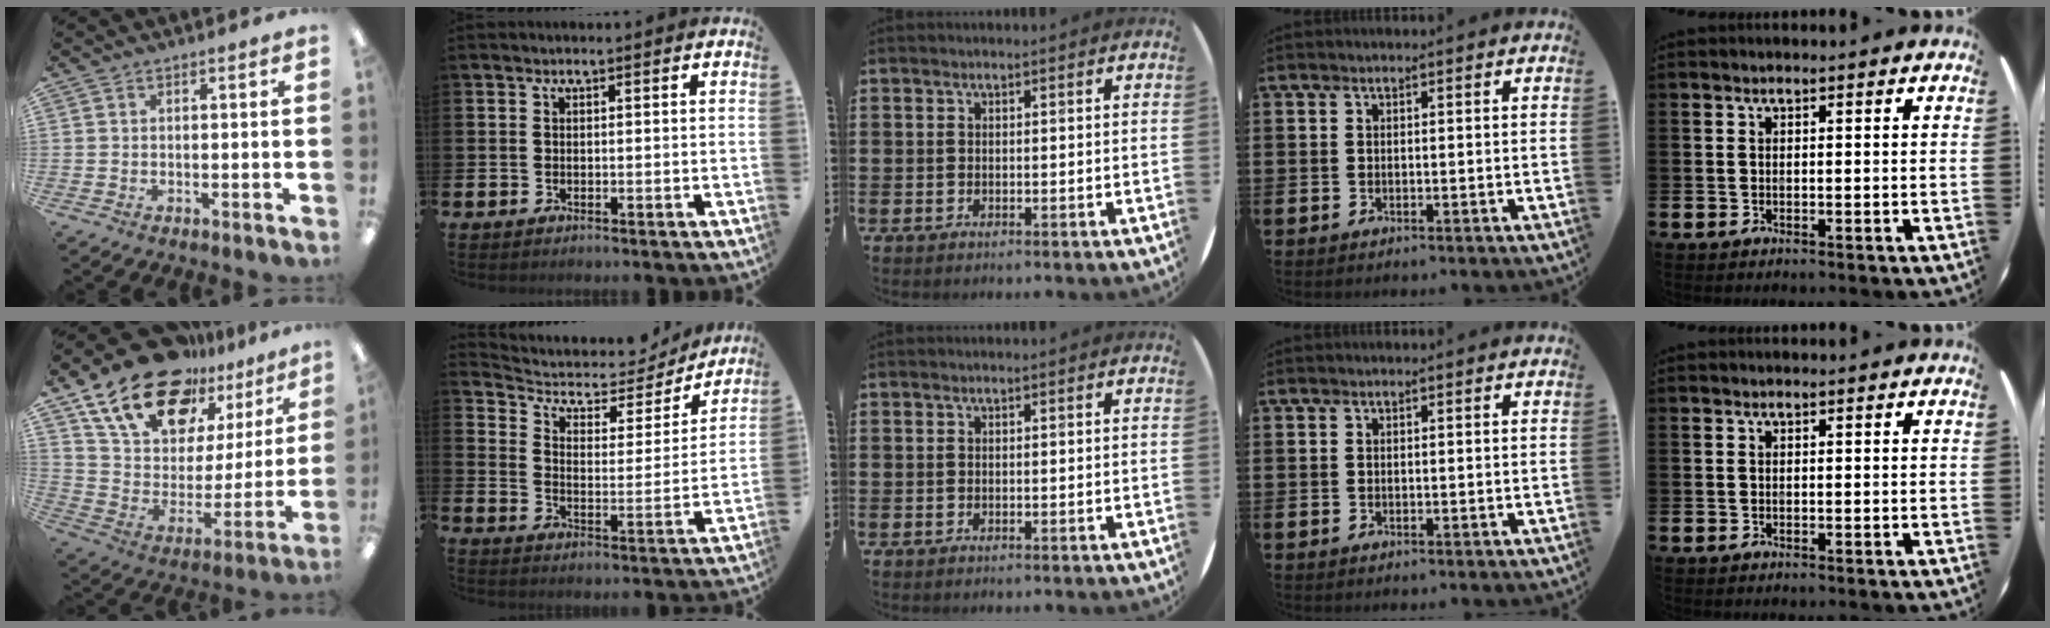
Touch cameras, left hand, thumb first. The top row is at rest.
{"thumb": {"total": 21.8, "force": [15.9, 11.3, 9.9], "torque": [-0.184, -0.095, 0.290]}, "index": {"total": 5.4, "force": [4.7, 2.4, 1.2], "torque": [-0.052, -0.039, 0.072]}}